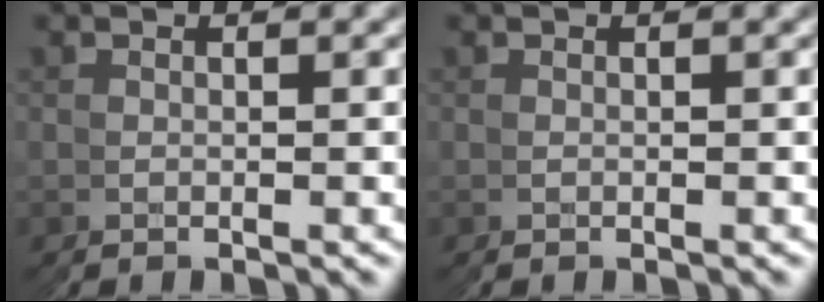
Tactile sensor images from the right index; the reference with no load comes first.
{"total": 0.0}